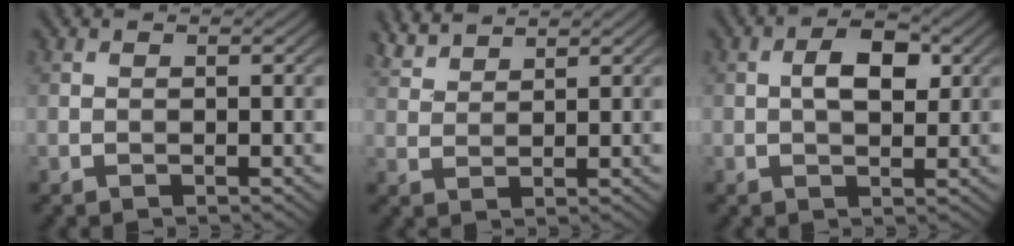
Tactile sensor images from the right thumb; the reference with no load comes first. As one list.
[{"total": 3.4, "force": [3.1, 0.7, 1.2], "torque": [-0.030, 0.004, 0.070]}, {"total": 4.6, "force": [0.8, 2.4, 3.9], "torque": [-0.070, 0.005, 0.011]}]